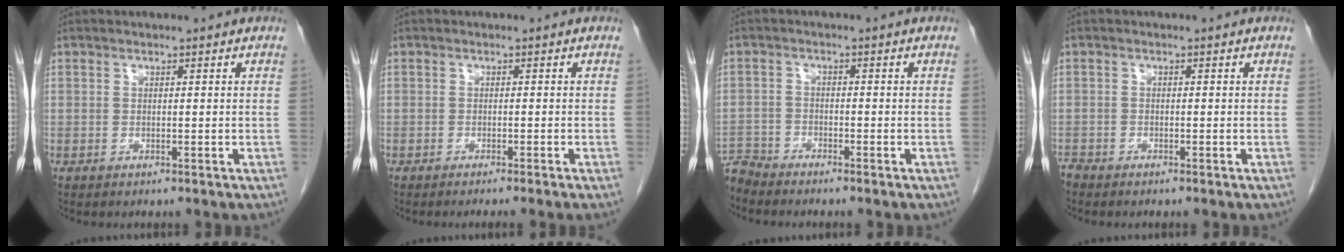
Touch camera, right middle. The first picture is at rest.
{"total": 3.0, "force": [-2.4, -0.9, 1.6], "torque": [-0.012, 0.004, -0.031]}
{"total": 3.7, "force": [-3.6, 0.1, -0.5], "torque": [0.017, -0.010, -0.070]}
{"total": 1.1, "force": [-1.1, 0.2, 0.0], "torque": [-0.001, -0.002, -0.021]}